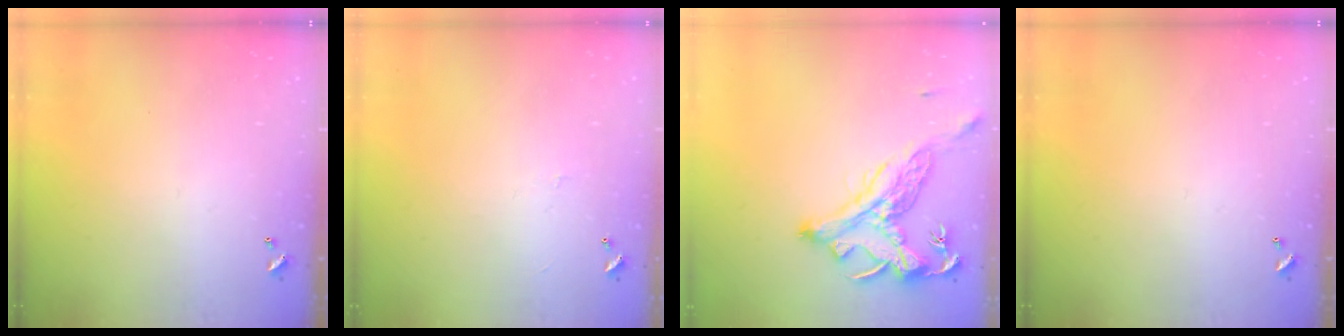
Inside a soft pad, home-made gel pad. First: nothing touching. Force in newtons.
{"total": 0.8, "press": 0.7, "slide": 0.5}
{"total": 4.1, "press": 3.9, "slide": 1.2}
{"total": 0.0}